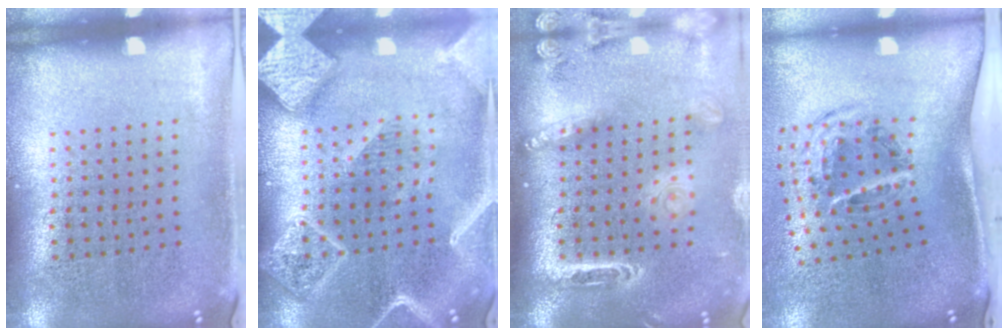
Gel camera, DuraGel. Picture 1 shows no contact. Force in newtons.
{"total": 2.8, "press": 2.8, "slide": 0.3}
{"total": 2.4, "press": 1.9, "slide": 1.5}
{"total": 2.0, "press": 1.2, "slide": 1.5}